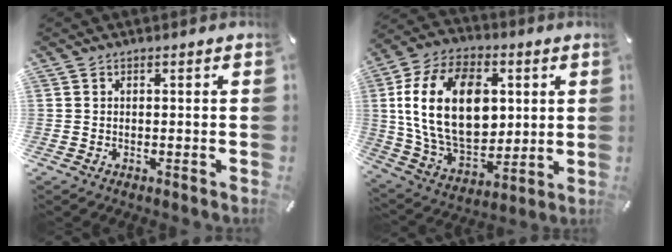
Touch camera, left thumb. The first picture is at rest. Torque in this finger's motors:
{"motor_torque": [1.40, 2.46, 1.76, -1.01, 0.92]}